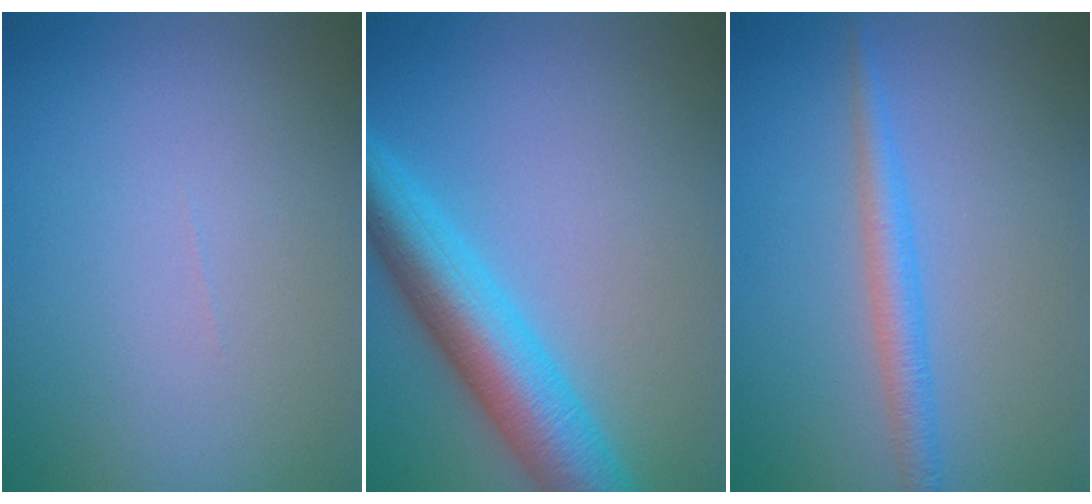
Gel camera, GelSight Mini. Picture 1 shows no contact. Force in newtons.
{"total": 7.4, "press": 7.4, "slide": 0.1}
{"total": 2.3, "press": 2.3, "slide": 0.1}